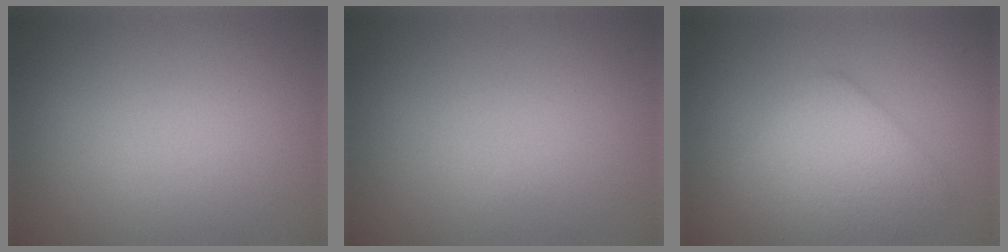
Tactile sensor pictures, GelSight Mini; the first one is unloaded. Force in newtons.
{"total": 0.0}
{"total": 4.0, "press": 4.0, "slide": 0.1}